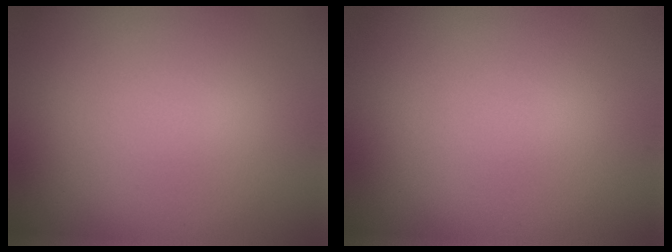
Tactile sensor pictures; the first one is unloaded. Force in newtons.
{"total": 0.0}